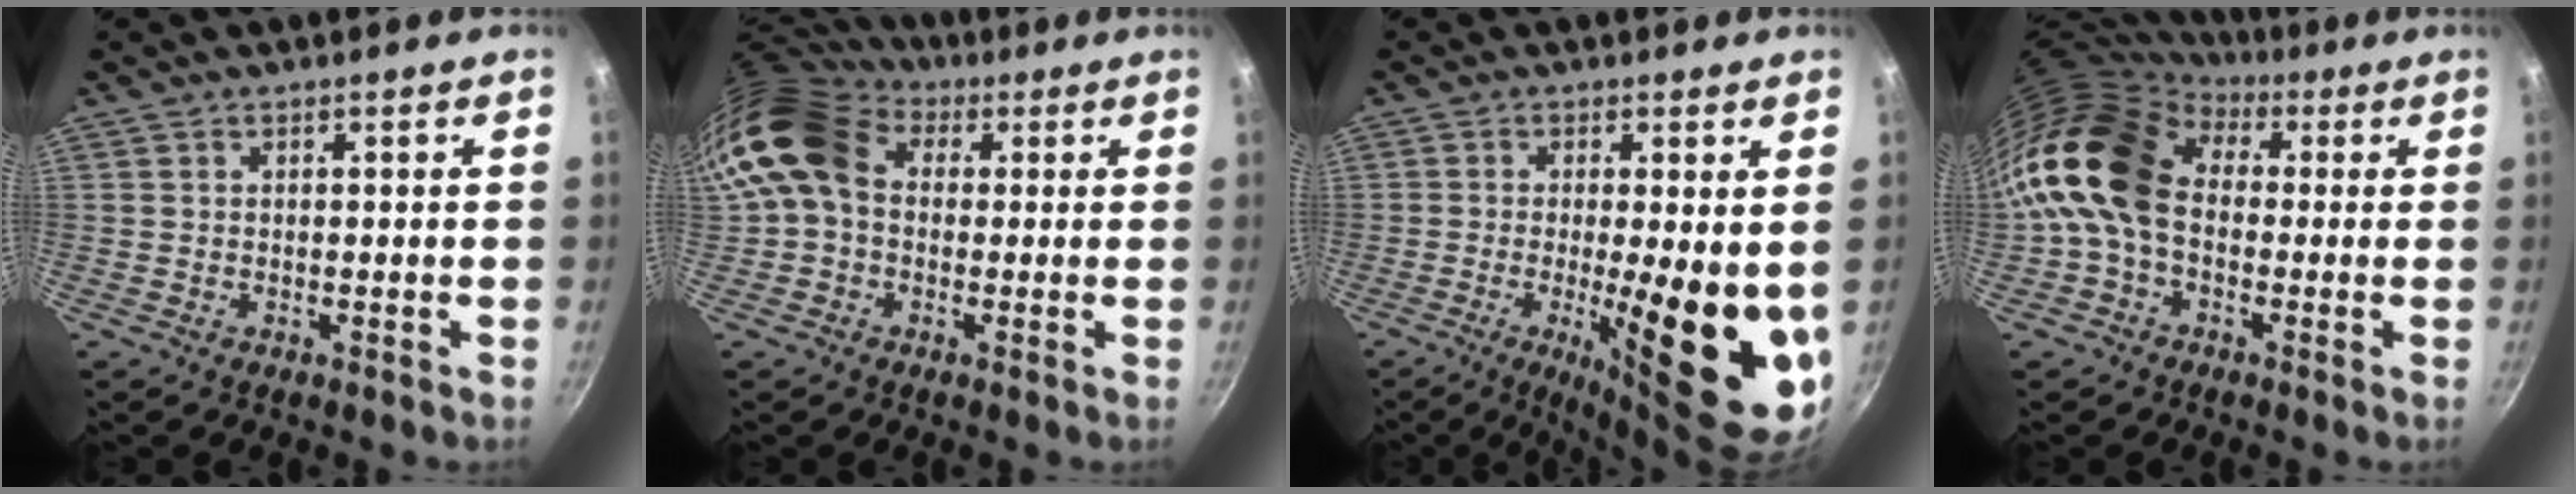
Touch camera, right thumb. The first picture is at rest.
{"total": 11.8, "force": [1.3, 9.1, 7.3], "torque": [-0.117, 0.020, 0.003]}
{"total": 16.8, "force": [-1.7, 4.6, 16.0], "torque": [-0.208, -0.027, -0.019]}
{"total": 13.9, "force": [0.9, 10.0, 9.6], "torque": [-0.156, 0.028, -0.006]}